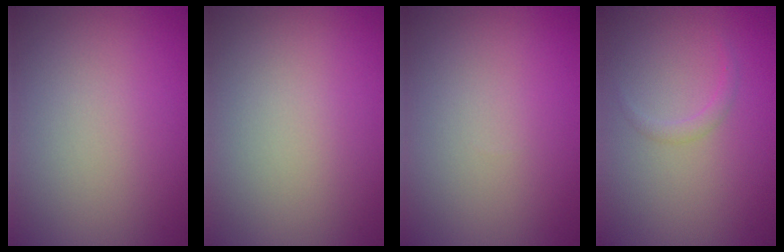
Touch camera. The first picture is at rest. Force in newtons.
{"total": 0.0}
{"total": 0.0}
{"total": 1.0, "press": 1.0, "slide": 0.0}